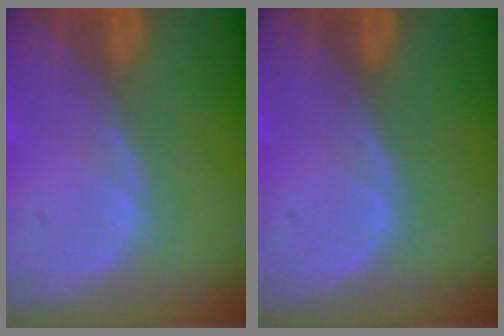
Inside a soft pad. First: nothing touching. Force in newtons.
{"total": 0.0}